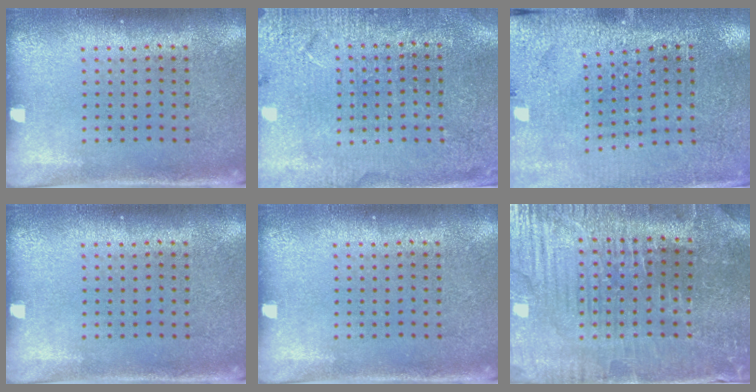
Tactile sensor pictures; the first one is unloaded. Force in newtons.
{"total": 2.9, "press": 2.9, "slide": 0.3}
{"total": 2.8, "press": 2.8, "slide": 0.2}
{"total": 0.0}
{"total": 0.0}
{"total": 3.7, "press": 3.7, "slide": 0.4}